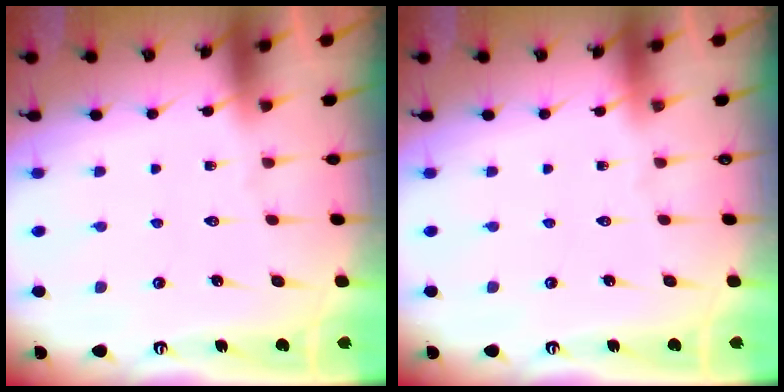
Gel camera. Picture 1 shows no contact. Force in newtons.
{"total": 0.0}